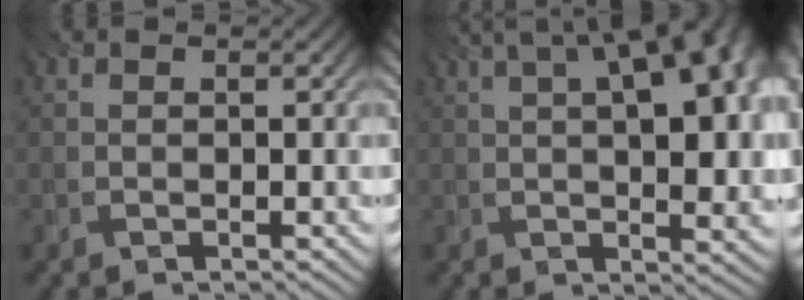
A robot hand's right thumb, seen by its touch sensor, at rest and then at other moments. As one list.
[{"total": 15.2, "force": [4.1, 6.2, 13.3], "torque": [-0.167, 0.042, 0.048]}]